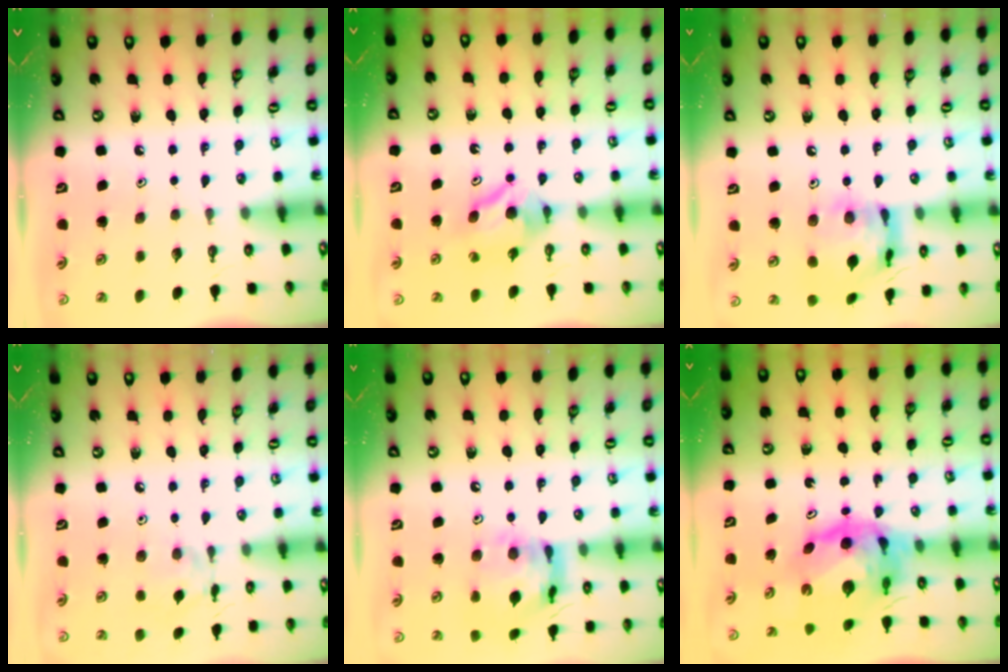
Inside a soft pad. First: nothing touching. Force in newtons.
{"total": 7.6, "press": 7.6, "slide": 0.3}
{"total": 13.4, "press": 13.4, "slide": 1.3}
{"total": 5.2, "press": 5.2, "slide": 0.3}
{"total": 14.9, "press": 14.9, "slide": 1.3}
{"total": 10.9, "press": 10.8, "slide": 1.4}